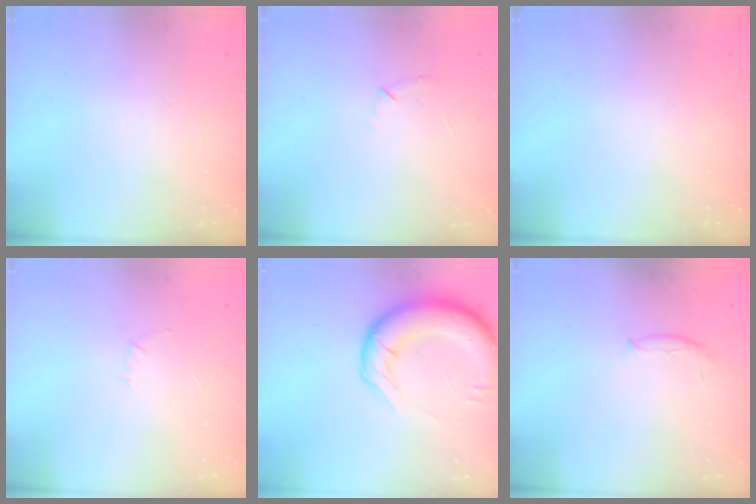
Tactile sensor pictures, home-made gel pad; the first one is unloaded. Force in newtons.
{"total": 4.3, "press": 4.1, "slide": 1.1}
{"total": 0.0}
{"total": 2.9, "press": 2.8, "slide": 0.7}
{"total": 15.7, "press": 15.3, "slide": 3.6}
{"total": 5.6, "press": 5.5, "slide": 0.9}